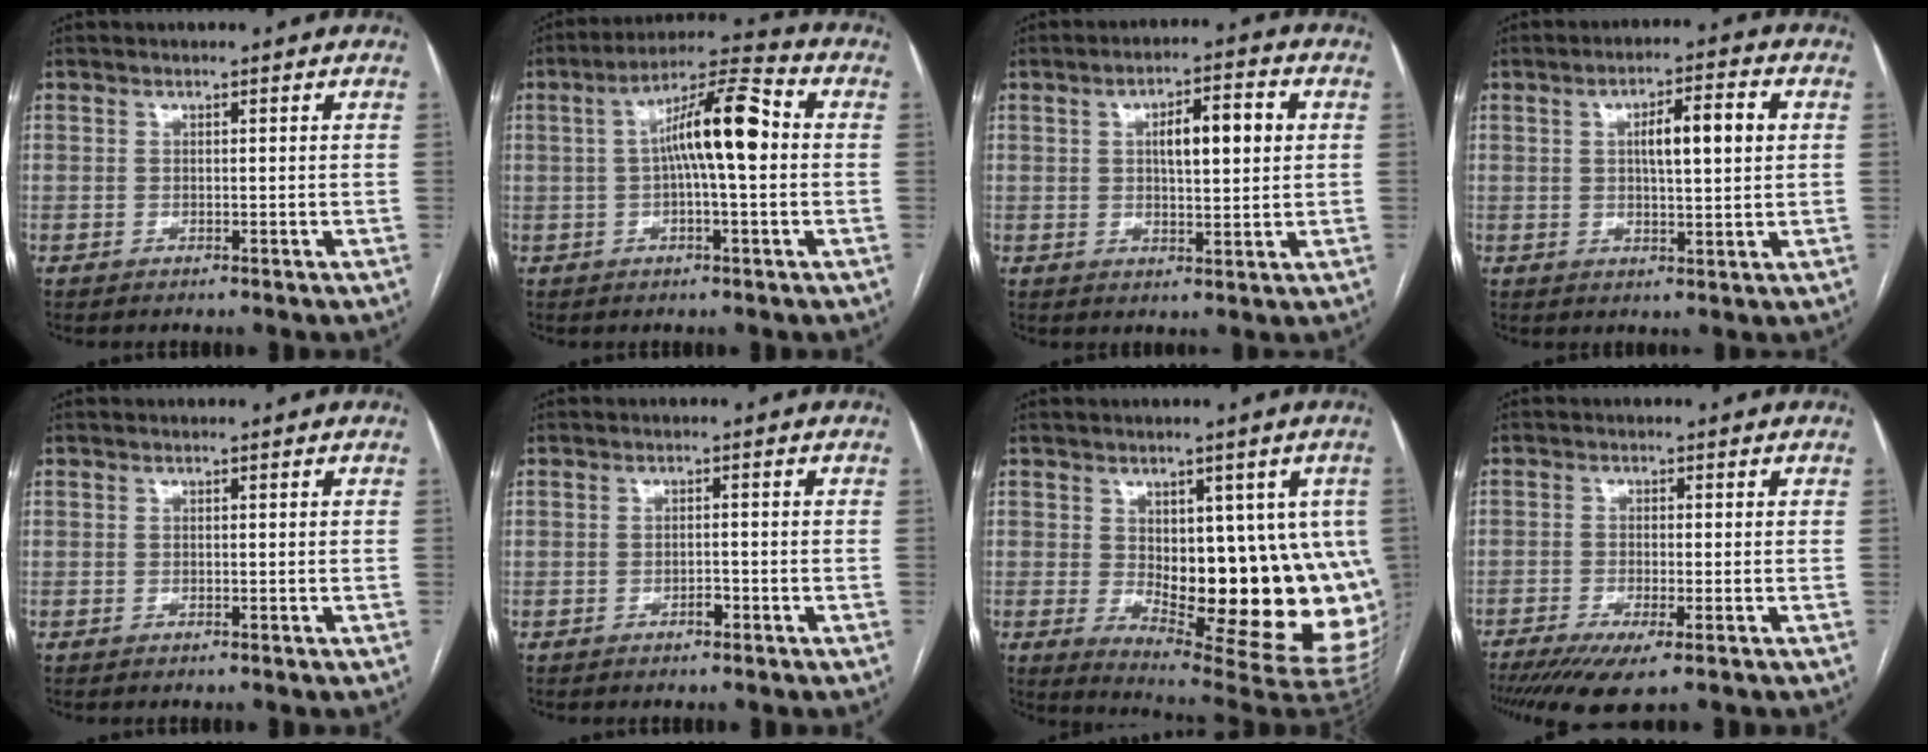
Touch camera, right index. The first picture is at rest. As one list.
[{"total": 11.4, "force": [0.8, 1.8, 11.2], "torque": [-0.195, 0.031, 0.007]}, {"total": 7.9, "force": [1.7, 2.1, 7.4], "torque": [-0.116, 0.015, 0.028]}, {"total": 7.7, "force": [1.6, 1.4, 7.4], "torque": [-0.118, 0.014, 0.027]}, {"total": 0.0}, {"total": 1.4, "force": [-0.8, 0.6, 0.9], "torque": [-0.013, 0.002, -0.012]}, {"total": 18.8, "force": [-0.2, 6.5, 17.6], "torque": [-0.156, -0.002, 0.018]}, {"total": 7.4, "force": [-4.6, 1.3, 5.7], "torque": [-0.095, -0.019, -0.078]}]